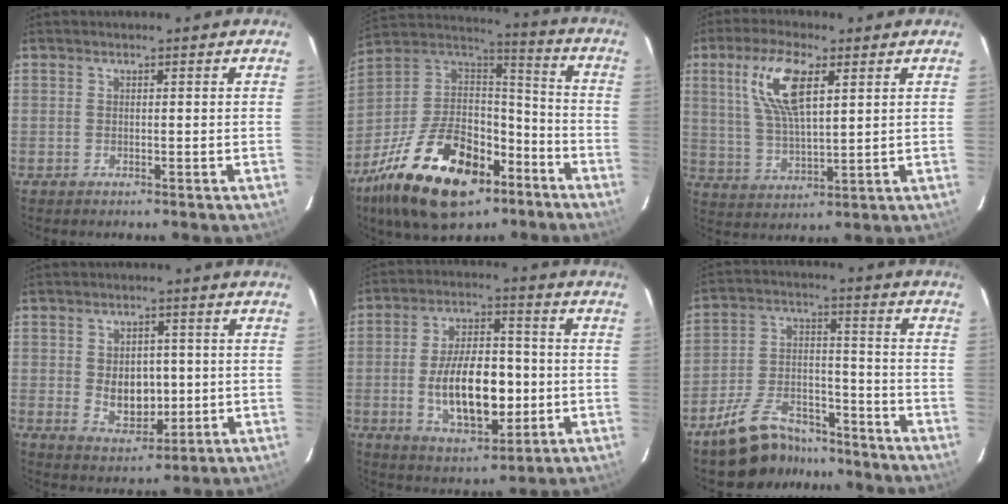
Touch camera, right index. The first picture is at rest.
{"total": 27.3, "force": [-15.5, 14.4, 17.3], "torque": [-0.343, 0.007, -0.251]}
{"total": 11.6, "force": [4.7, 3.9, 9.8], "torque": [-0.195, 0.010, 0.097]}
{"total": 7.9, "force": [-0.2, 5.6, 5.6], "torque": [-0.100, -0.002, 0.012]}
{"total": 15.6, "force": [-2.5, 7.5, 13.4], "torque": [-0.248, 0.003, -0.028]}
{"total": 13.6, "force": [-10.8, 6.1, 5.6], "torque": [-0.118, 0.027, -0.166]}